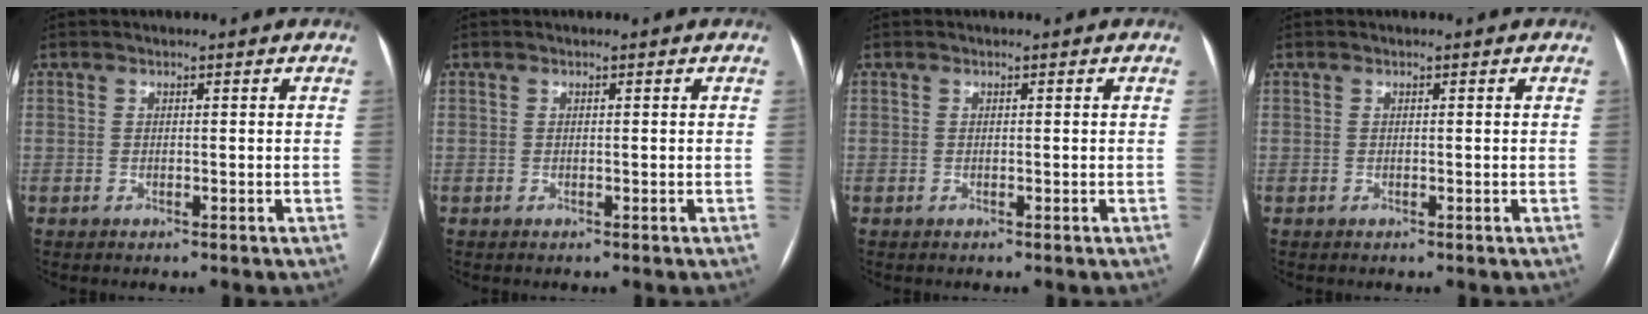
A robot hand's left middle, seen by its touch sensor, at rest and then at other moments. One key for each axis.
{"total": 0.0}
{"total": 0.0}
{"total": 0.0}